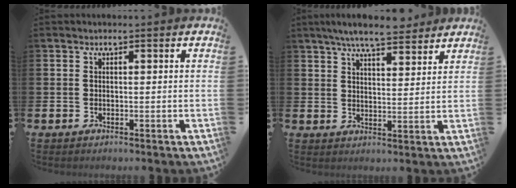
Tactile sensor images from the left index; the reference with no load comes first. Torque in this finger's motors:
{"motor_torque": [0.53, -0.46, 0.90, 0.21]}